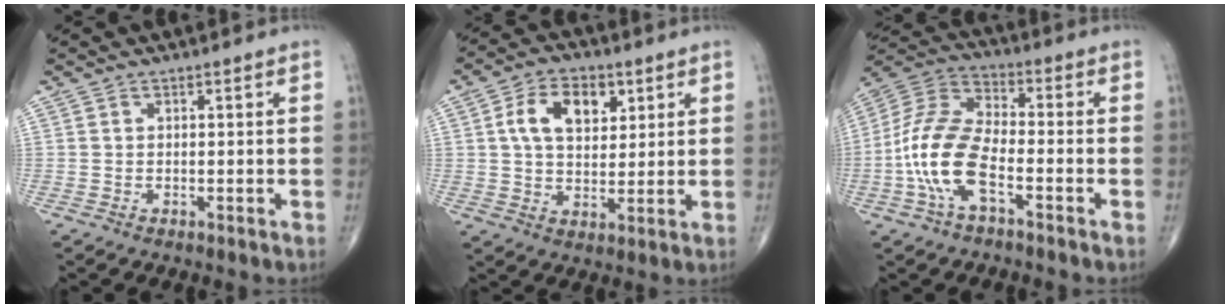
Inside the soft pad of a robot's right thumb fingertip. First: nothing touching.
{"total": 10.5, "force": [3.5, 6.6, 7.4], "torque": [-0.103, -0.005, 0.058]}
{"total": 13.8, "force": [-4.5, 6.1, 11.5], "torque": [-0.247, 0.036, -0.092]}